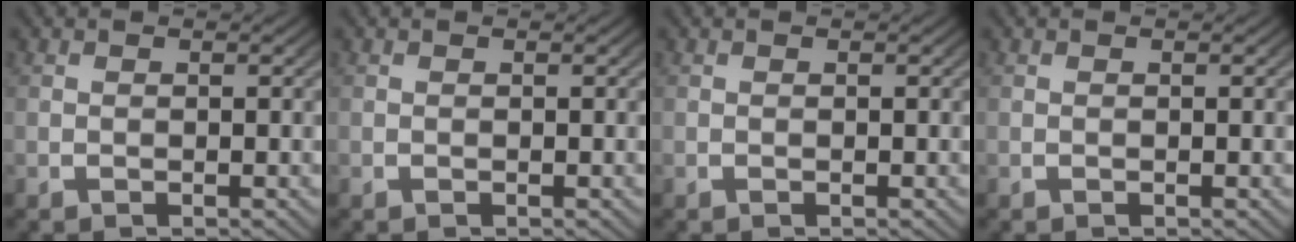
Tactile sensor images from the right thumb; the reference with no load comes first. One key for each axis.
{"total": 0.0}
{"total": 0.0}
{"total": 0.0}